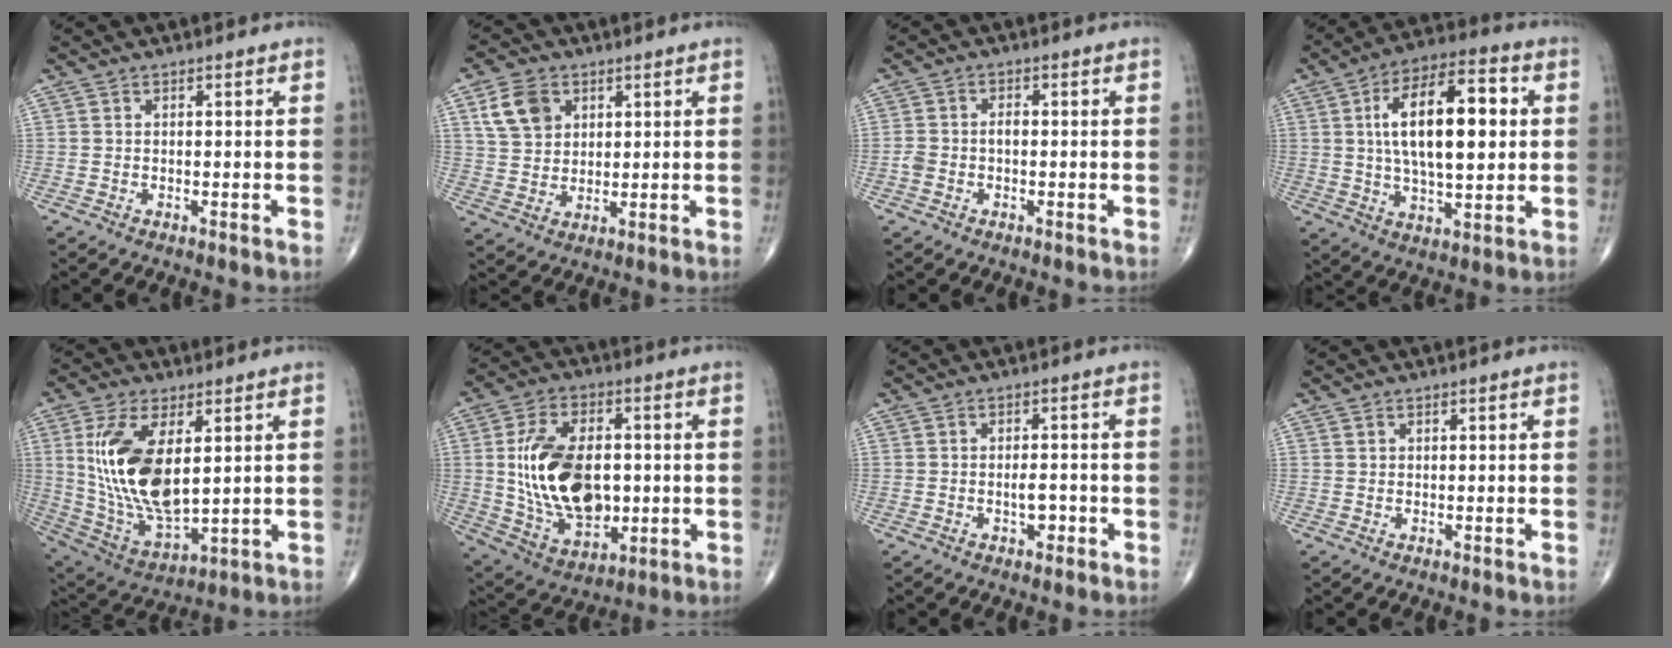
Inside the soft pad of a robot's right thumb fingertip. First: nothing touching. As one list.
[{"total": 8.0, "force": [3.4, 5.9, 4.2], "torque": [-0.059, -0.008, 0.068]}, {"total": 2.8, "force": [-0.6, 1.8, 2.0], "torque": [-0.045, 0.013, -0.012]}, {"total": 18.7, "force": [3.0, 8.2, 16.5], "torque": [-0.260, 0.010, 0.046]}, {"total": 17.8, "force": [3.6, 8.4, 15.3], "torque": [-0.300, -0.025, 0.084]}, {"total": 19.0, "force": [0.5, 11.6, 15.0], "torque": [-0.249, -0.007, 0.023]}, {"total": 2.7, "force": [-0.9, 1.5, 2.1], "torque": [-0.025, 0.008, -0.013]}, {"total": 0.5, "force": [0.4, 0.4, 0.1], "torque": [0.001, -0.002, 0.006]}]